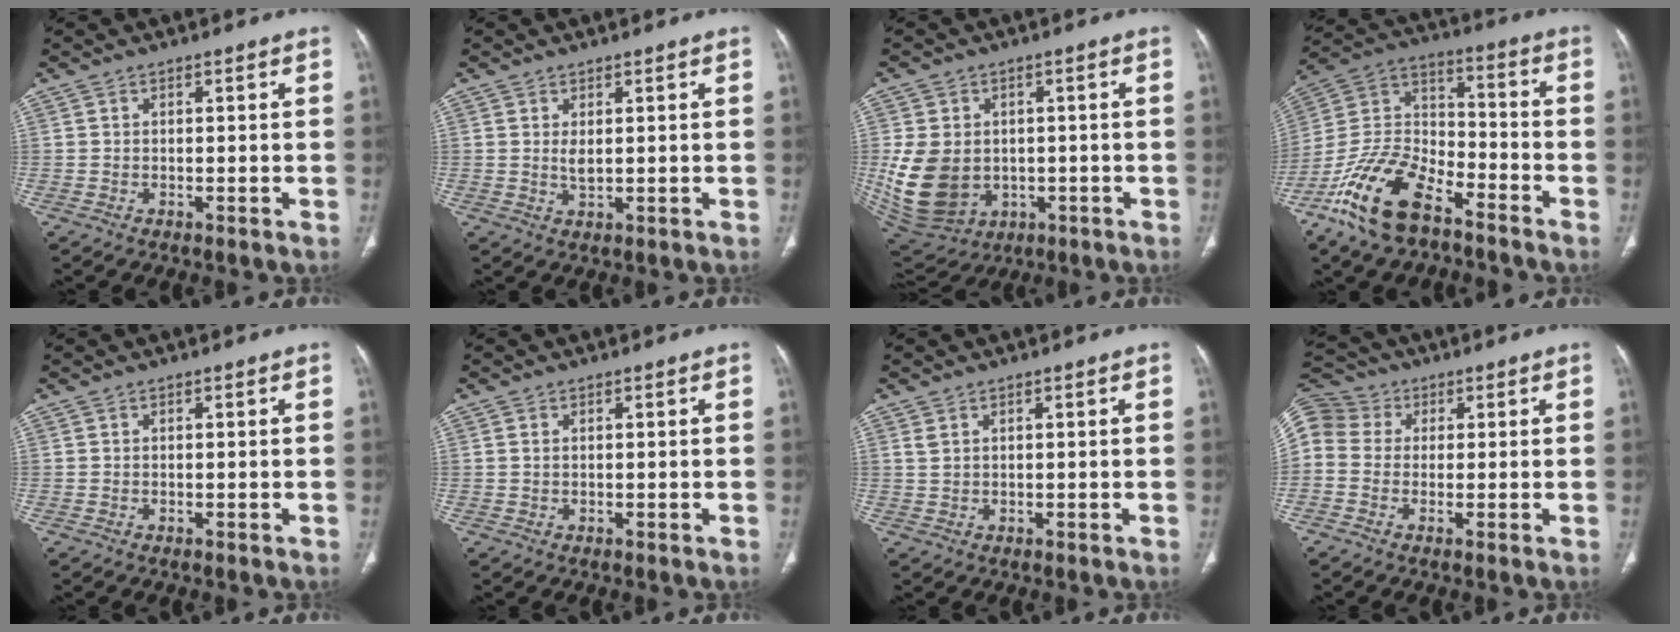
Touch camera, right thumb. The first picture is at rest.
{"total": 2.9, "force": [0.8, 1.3, 2.5], "torque": [-0.039, -0.012, 0.020]}
{"total": 15.4, "force": [-1.3, 12.4, 9.0], "torque": [-0.177, -0.003, 0.010]}
{"total": 18.0, "force": [-11.7, 8.3, 10.9], "torque": [-0.211, 0.063, -0.222]}
{"total": 0.0}
{"total": 0.6, "force": [0.1, 0.4, 0.4], "torque": [-0.008, 0.000, 0.002]}
{"total": 1.2, "force": [0.7, 0.8, 0.7], "torque": [-0.015, 0.003, 0.019]}
{"total": 11.2, "force": [1.3, 9.9, 5.2], "torque": [-0.124, 0.033, 0.014]}